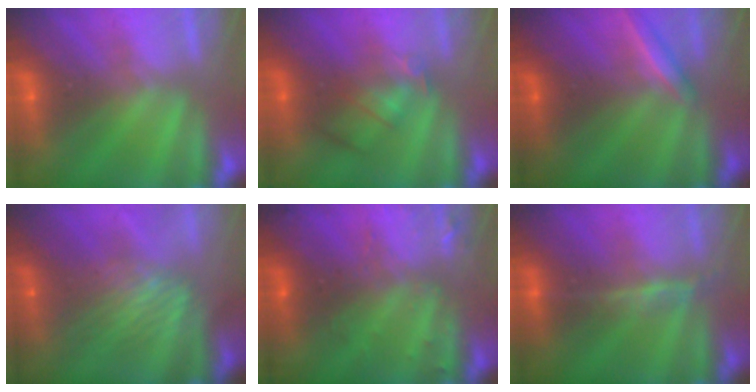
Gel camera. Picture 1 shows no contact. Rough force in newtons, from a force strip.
{"total": 2.4}
{"total": 1.9}
{"total": 9.7}
{"total": 2.9}
{"total": 2.4}